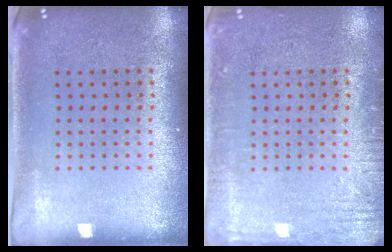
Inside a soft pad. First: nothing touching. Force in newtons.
{"total": 2.5, "press": 2.5, "slide": 0.3}